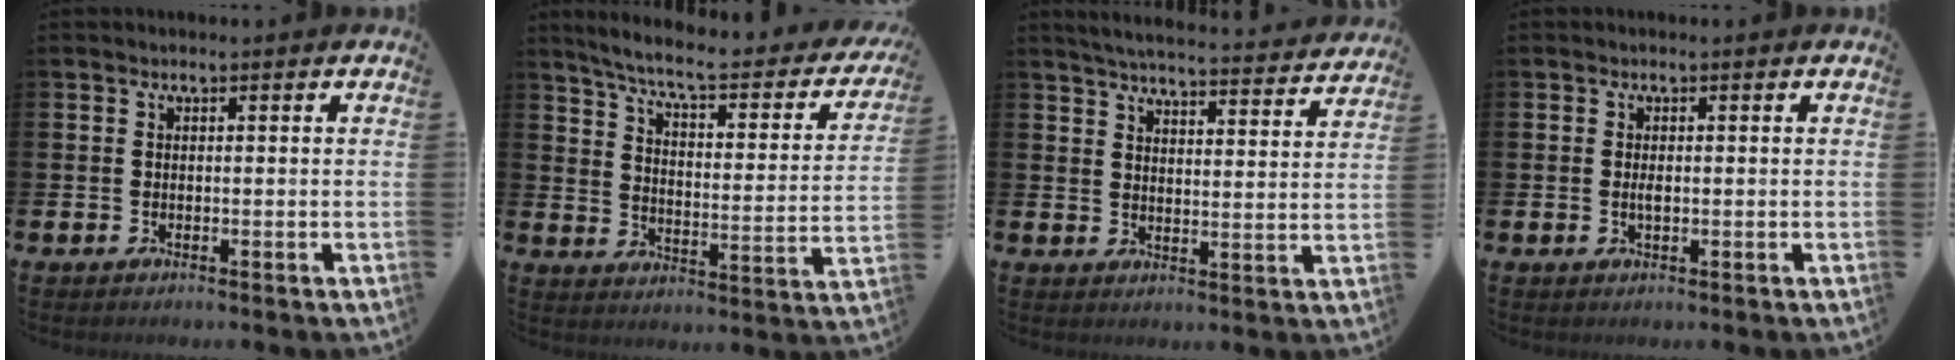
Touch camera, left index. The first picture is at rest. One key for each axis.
{"total": 6.7, "fx": 5.7, "fy": 1.0, "fz": 3.4, "tx": -0.091, "ty": -0.041, "tz": 0.089}
{"total": 5.0, "fx": 4.9, "fy": 0.1, "fz": 1.2, "tx": -0.040, "ty": -0.040, "tz": 0.082}
{"total": 1.0, "fx": 0.0, "fy": 0.3, "fz": 0.9, "tx": -0.017, "ty": 0.001, "tz": -0.002}